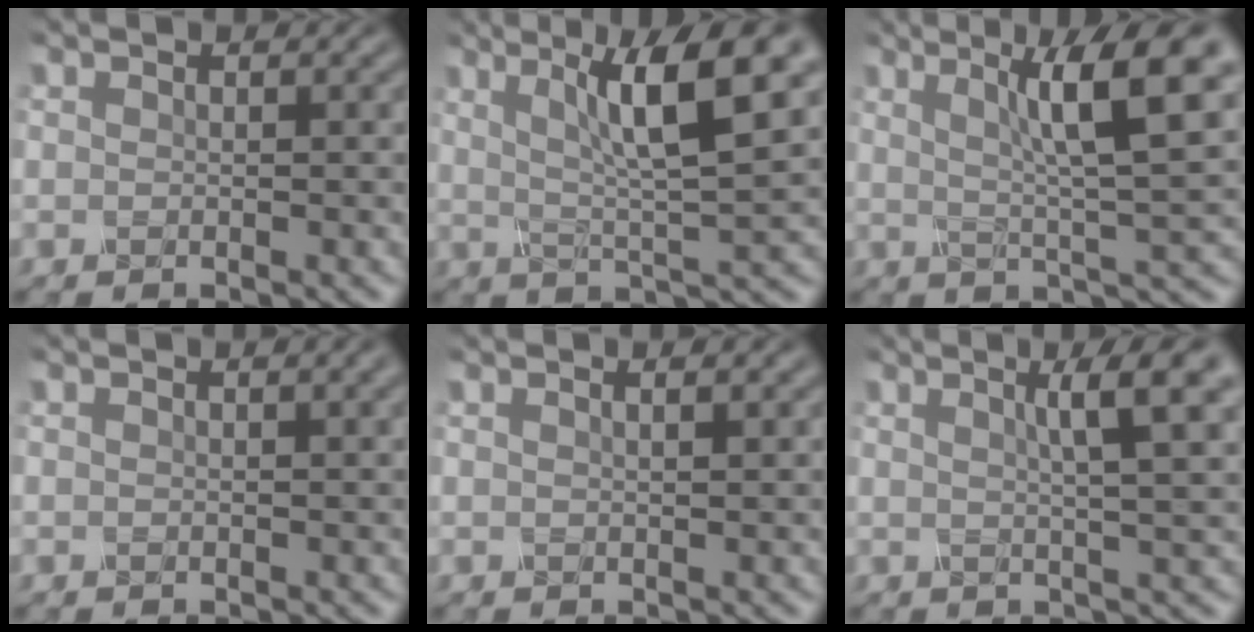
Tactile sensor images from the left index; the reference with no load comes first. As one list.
[{"total": 8.5, "force": [3.0, 1.3, 7.8], "torque": [-0.119, 0.005, 0.051]}, {"total": 8.9, "force": [3.1, 1.3, 8.3], "torque": [-0.119, 0.008, 0.051]}, {"total": 1.2, "force": [0.6, 0.2, 1.0], "torque": [-0.017, 0.003, 0.012]}, {"total": 0.8, "force": [0.5, 0.0, 0.6], "torque": [-0.007, 0.001, 0.000]}, {"total": 5.4, "force": [2.2, 0.8, 4.8], "torque": [-0.053, 0.013, 0.028]}]